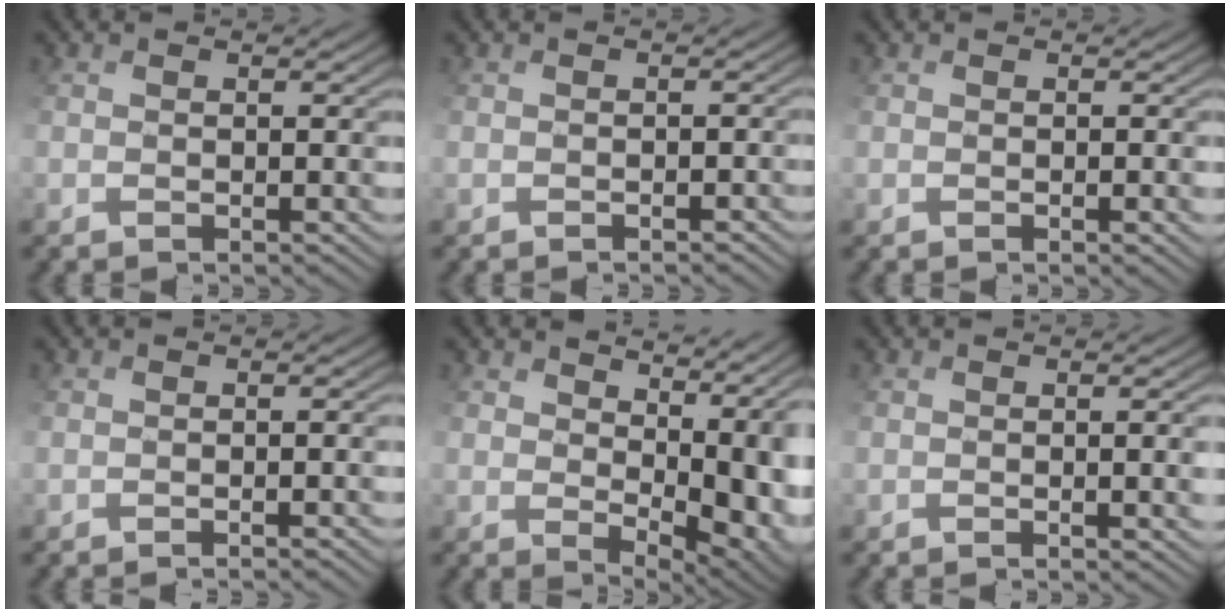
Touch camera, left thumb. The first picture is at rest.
{"total": 1.8, "force": [-1.5, 0.5, 0.9], "torque": [-0.010, 0.003, -0.009]}
{"total": 2.1, "force": [-0.6, 0.9, 1.8], "torque": [-0.029, -0.002, 0.002]}
{"total": 2.9, "force": [-1.4, 0.7, 2.5], "torque": [-0.018, 0.006, -0.002]}
{"total": 12.2, "force": [2.9, 7.4, 9.2], "torque": [-0.148, -0.031, 0.090]}
{"total": 4.6, "force": [-0.6, 1.6, 4.2], "torque": [-0.049, -0.004, 0.006]}